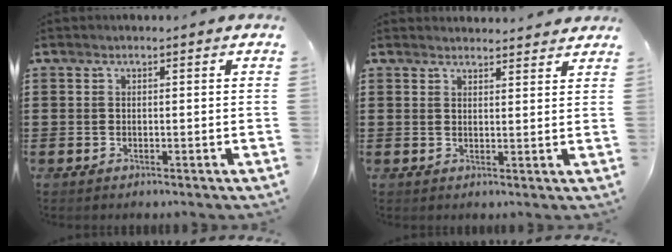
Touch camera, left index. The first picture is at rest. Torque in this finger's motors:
{"motor_torque": [1.51, 0.62, 0.11, 0.00]}